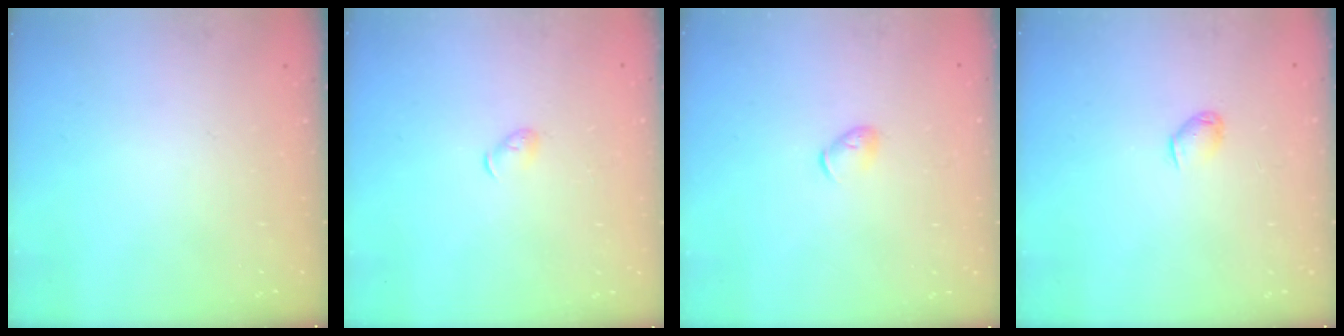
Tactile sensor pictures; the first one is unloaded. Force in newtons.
{"total": 3.9, "press": 3.8, "slide": 1.0}
{"total": 5.0, "press": 4.9, "slide": 1.1}
{"total": 3.6, "press": 3.5, "slide": 0.8}